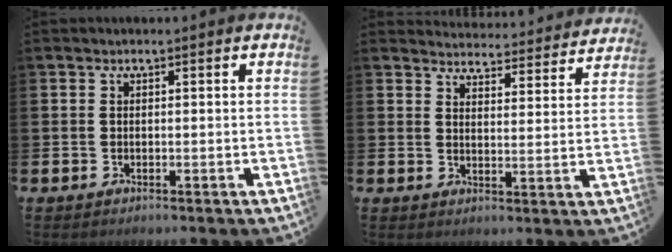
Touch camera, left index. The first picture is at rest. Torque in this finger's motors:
{"motor_torque": [0.73, -1.39, -0.23, -0.01]}